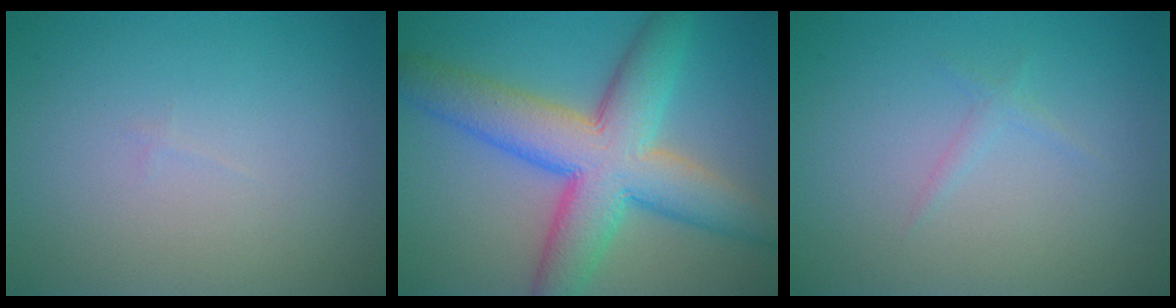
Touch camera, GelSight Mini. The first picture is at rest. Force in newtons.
{"total": 10.0, "press": 10.0, "slide": 0.2}
{"total": 0.7, "press": 0.7, "slide": 0.1}